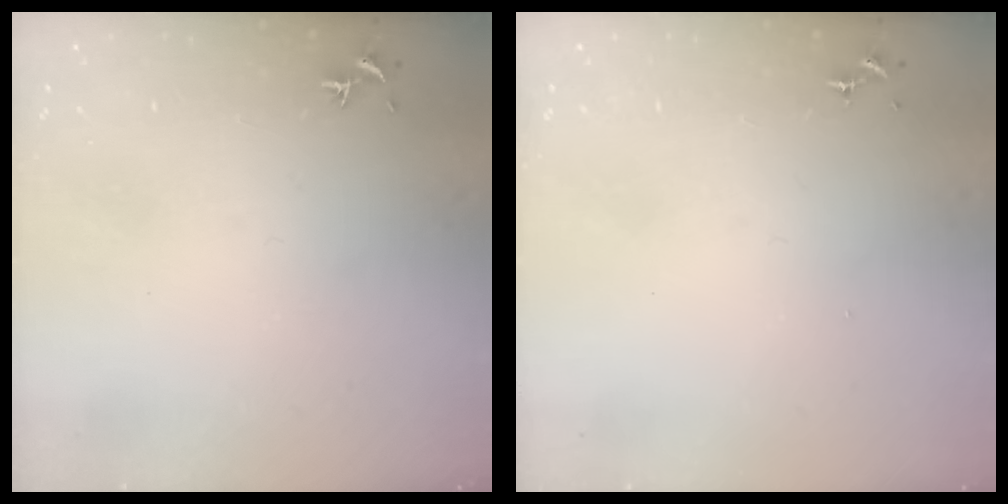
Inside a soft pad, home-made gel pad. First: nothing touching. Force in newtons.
{"total": 0.0}